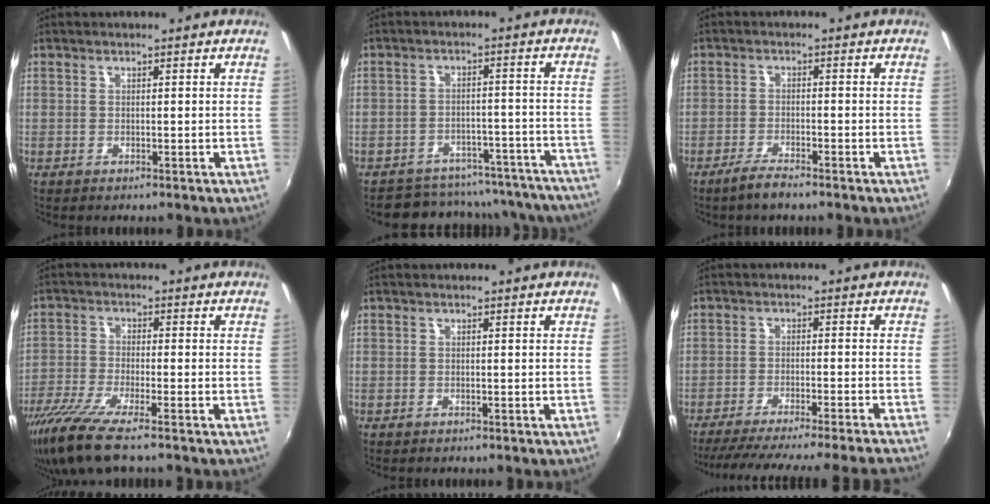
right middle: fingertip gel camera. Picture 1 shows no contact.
{"total": 21.0, "force": [-18.8, 7.8, 5.3], "torque": [-0.102, 0.042, -0.217]}
{"total": 3.7, "force": [-3.0, 0.6, 2.0], "torque": [-0.058, -0.003, -0.060]}
{"total": 10.1, "force": [-7.7, 1.0, 6.4], "torque": [-0.149, -0.035, -0.146]}
{"total": 0.0}
{"total": 18.4, "force": [-16.7, -1.6, 7.7], "torque": [-0.139, -0.019, -0.246]}